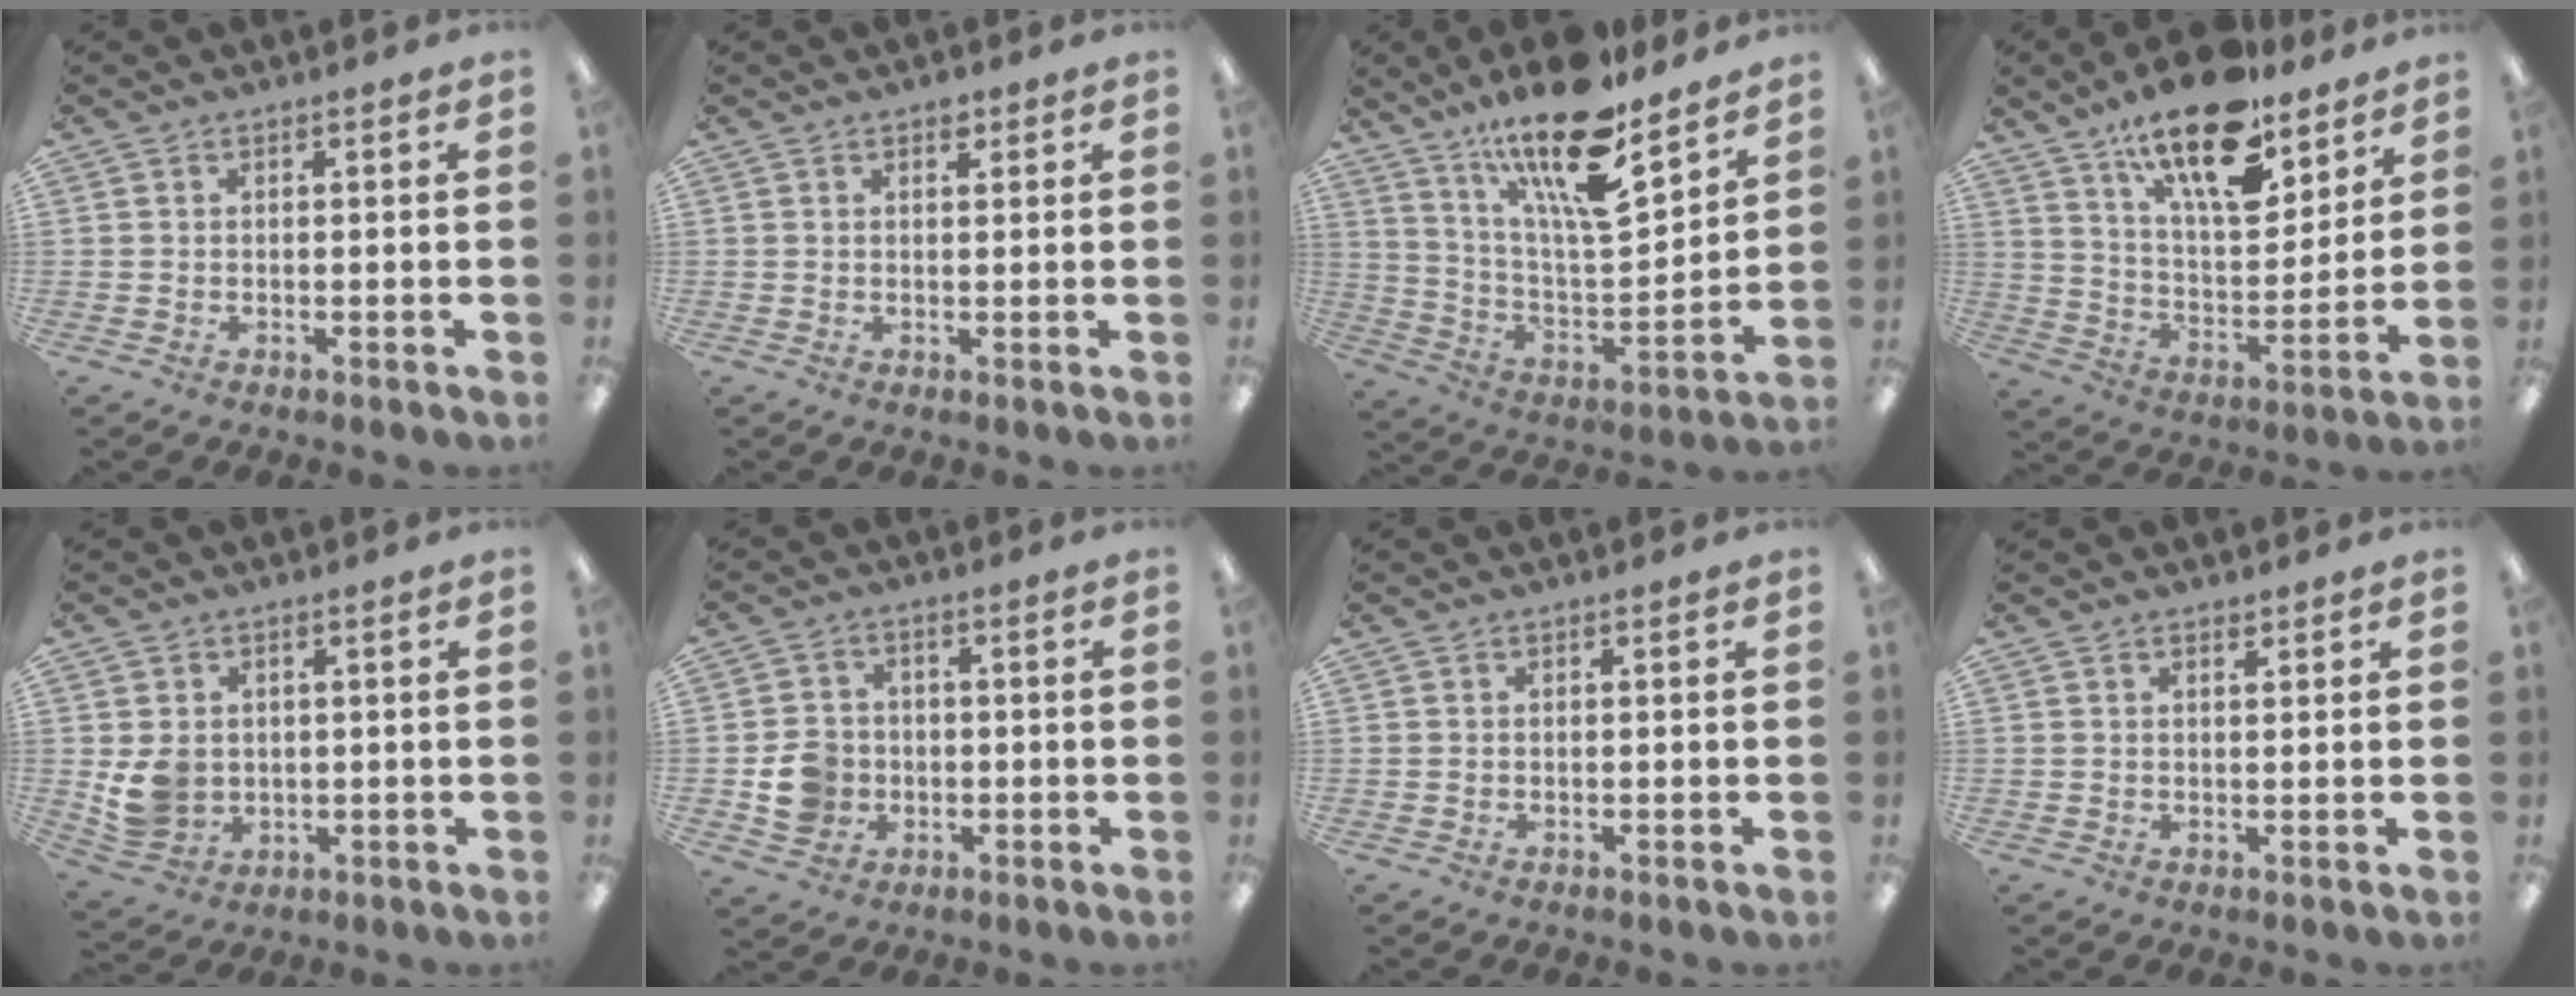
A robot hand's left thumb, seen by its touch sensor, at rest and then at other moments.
{"total": 1.9, "force": [1.2, 1.0, 1.0], "torque": [-0.004, -0.003, 0.019]}
{"total": 20.4, "force": [15.1, 5.4, 12.6], "torque": [-0.228, -0.097, 0.257]}
{"total": 19.0, "force": [13.5, 7.2, 11.3], "torque": [-0.187, -0.074, 0.227]}
{"total": 6.5, "force": [0.8, 5.7, 2.9], "torque": [-0.058, 0.006, 0.019]}
{"total": 7.2, "force": [-1.5, 6.6, 2.7], "torque": [-0.047, 0.012, -0.023]}
{"total": 0.0}
{"total": 1.2, "force": [1.0, 0.4, 0.4], "torque": [-0.001, -0.004, 0.018]}